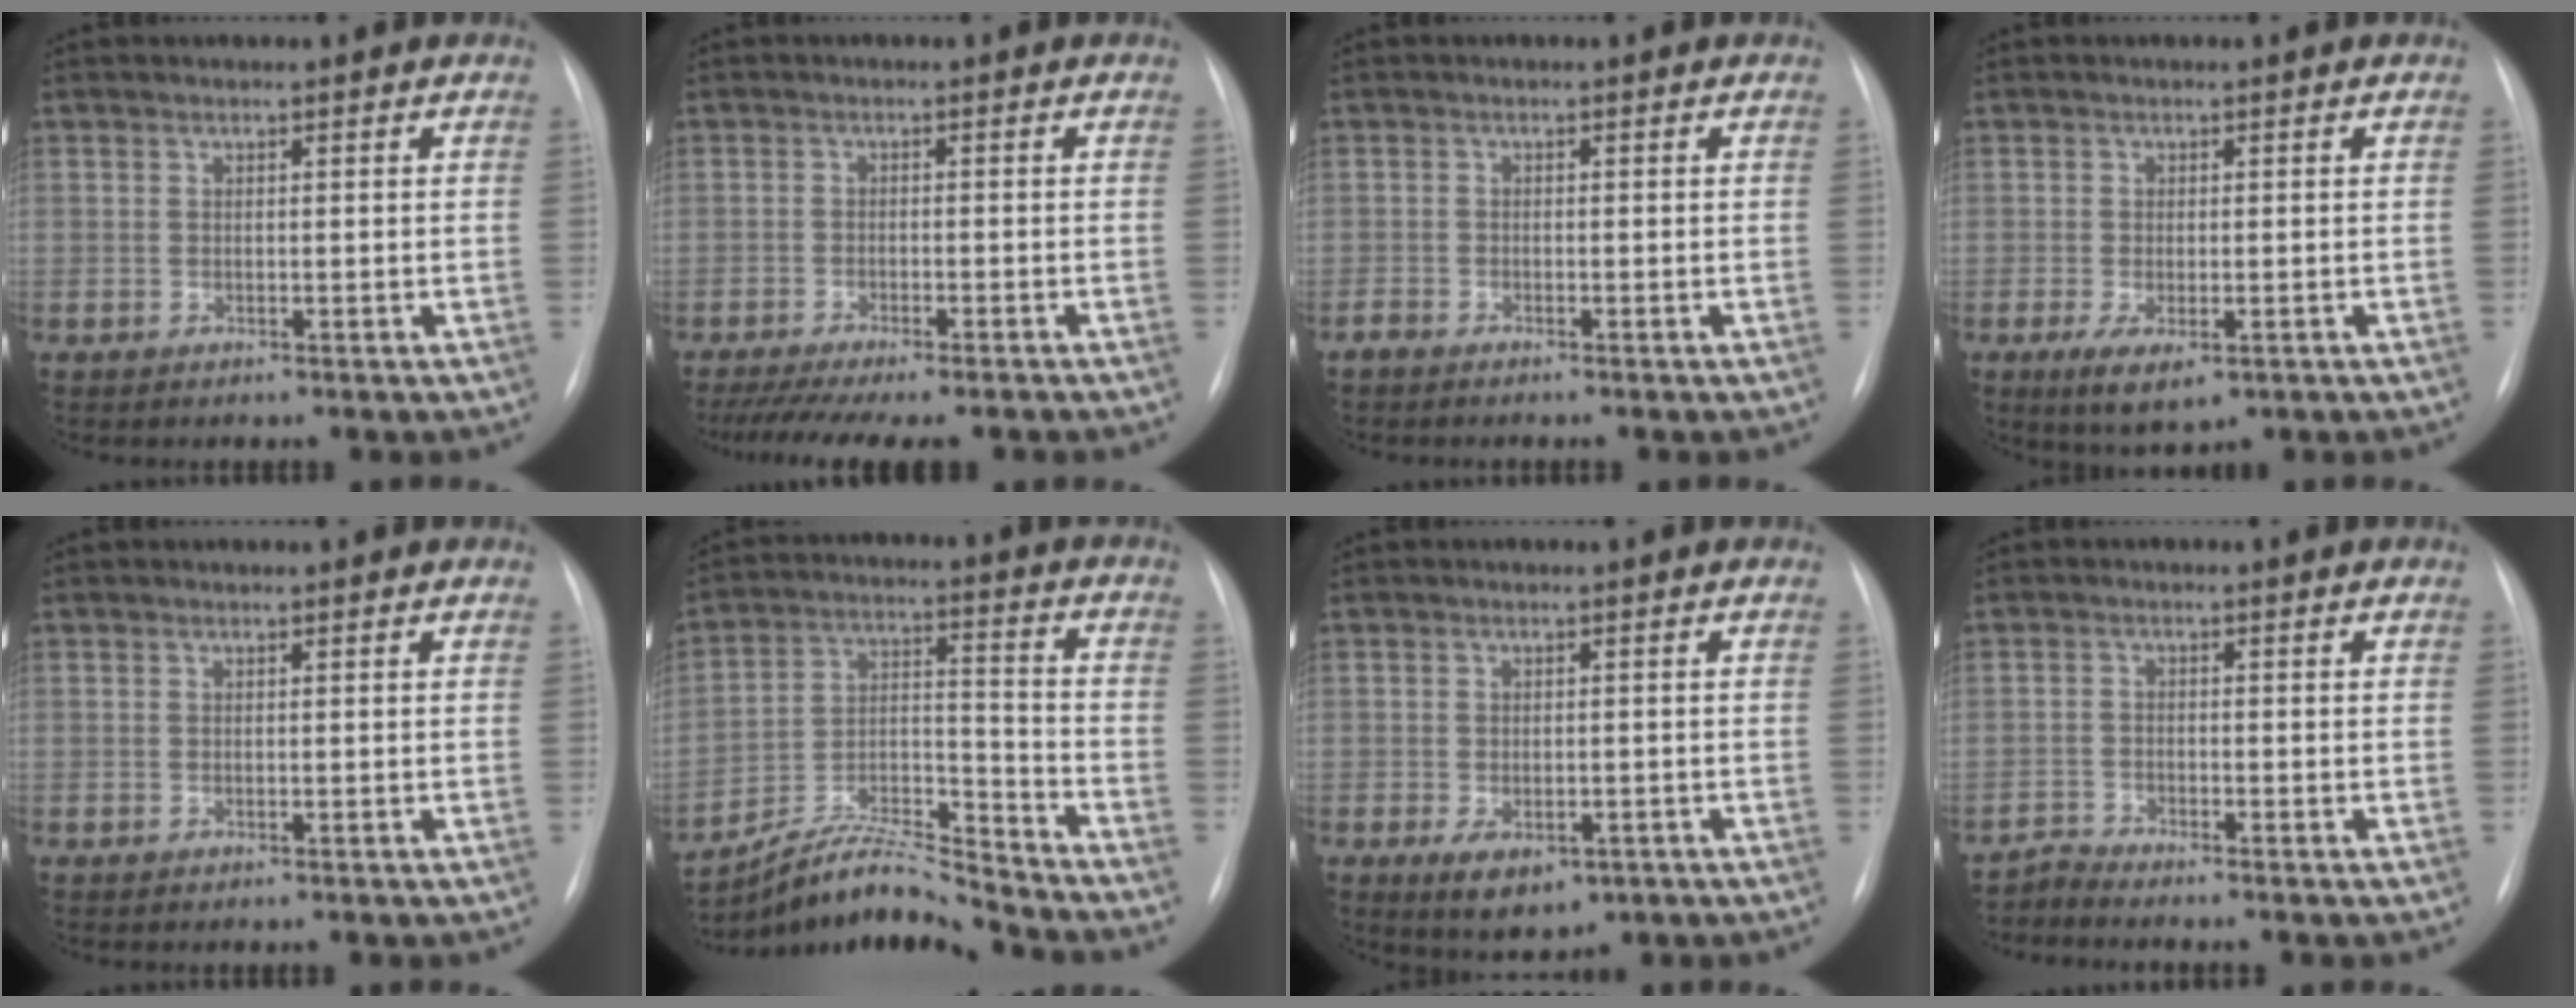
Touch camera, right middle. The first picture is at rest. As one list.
[{"total": 13.6, "force": [-11.6, 2.3, 6.7], "torque": [-0.122, -0.020, -0.162]}, {"total": 1.0, "force": [-0.9, 0.1, 0.3], "torque": [-0.012, -0.003, -0.018]}, {"total": 4.8, "force": [-2.1, 1.9, 3.9], "torque": [-0.070, -0.013, -0.023]}, {"total": 0.0}, {"total": 11.2, "force": [-11.0, -0.5, 2.4], "torque": [-0.044, 0.024, -0.201]}, {"total": 6.1, "force": [-2.9, 3.4, 4.1], "torque": [-0.063, -0.007, -0.031]}, {"total": 2.0, "force": [-1.8, -0.6, -0.6], "torque": [0.016, -0.015, -0.035]}]